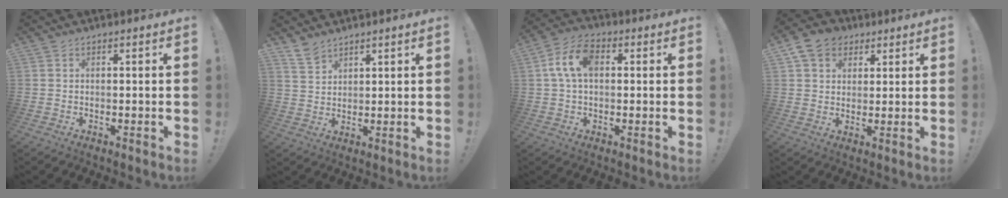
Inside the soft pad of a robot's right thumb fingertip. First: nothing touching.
{"total": 4.9, "force": [4.1, 2.3, 1.5], "torque": [-0.025, -0.027, 0.078]}
{"total": 9.8, "force": [1.8, 6.3, 7.3], "torque": [-0.141, 0.015, 0.035]}
{"total": 9.3, "force": [4.4, 7.3, 3.6], "torque": [-0.062, -0.008, 0.089]}